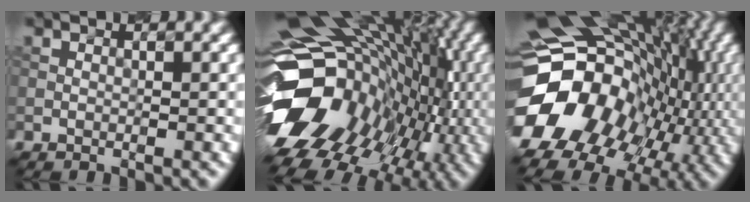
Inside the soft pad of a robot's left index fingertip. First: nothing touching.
{"total": 17.4, "force": [-2.1, 13.1, 11.3], "torque": [-0.182, 0.000, -0.022]}
{"total": 19.2, "force": [-2.8, 15.7, 10.8], "torque": [-0.187, 0.005, -0.037]}